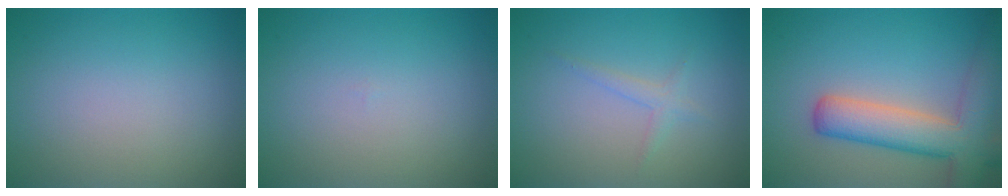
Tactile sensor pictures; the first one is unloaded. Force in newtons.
{"total": 0.0}
{"total": 1.2, "press": 1.2, "slide": 0.0}
{"total": 7.5, "press": 7.4, "slide": 0.5}